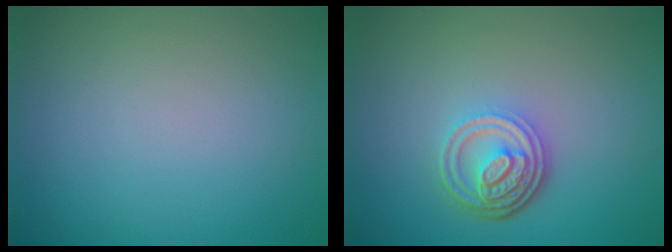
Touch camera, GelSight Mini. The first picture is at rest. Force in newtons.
{"total": 4.6, "press": 3.4, "slide": 3.1}